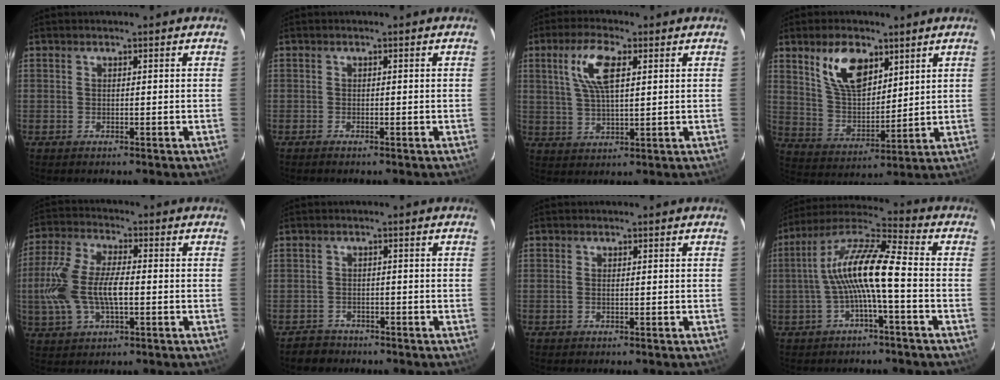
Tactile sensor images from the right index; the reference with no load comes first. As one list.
[{"total": 0.7, "force": [-0.6, 0.2, 0.2], "torque": [-0.006, -0.001, -0.013]}, {"total": 8.3, "force": [3.0, 2.9, 7.2], "torque": [-0.143, 0.011, 0.060]}, {"total": 11.6, "force": [6.4, 5.9, 7.7], "torque": [-0.140, 0.012, 0.132]}, {"total": 13.3, "force": [-1.5, 6.2, 11.7], "torque": [-0.258, 0.007, -0.026]}, {"total": 3.6, "force": [-2.6, 2.4, -0.2], "torque": [-0.007, 0.016, -0.042]}, {"total": 0.7, "force": [-0.1, 0.4, 0.6], "torque": [-0.015, 0.000, -0.001]}, {"total": 11.9, "force": [-1.8, 1.4, 11.6], "torque": [-0.233, 0.022, -0.037]}]